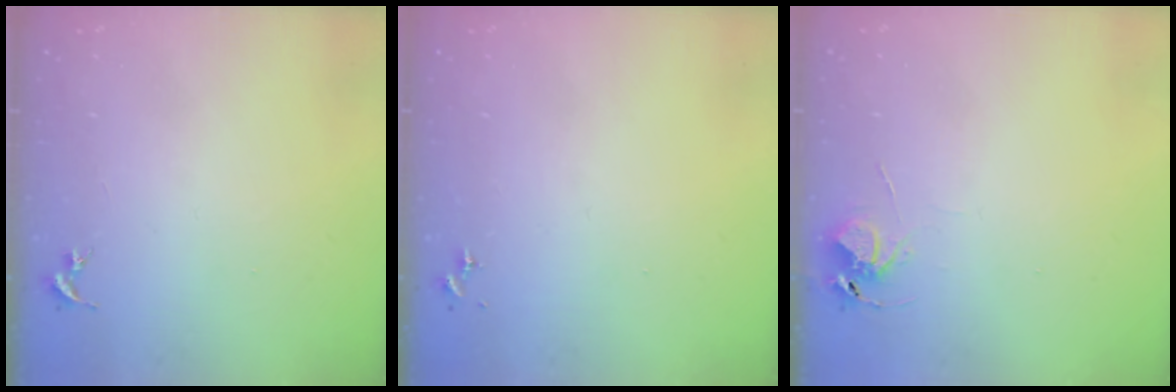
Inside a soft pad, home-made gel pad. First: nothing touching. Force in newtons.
{"total": 0.0}
{"total": 5.7, "press": 5.7, "slide": 0.3}